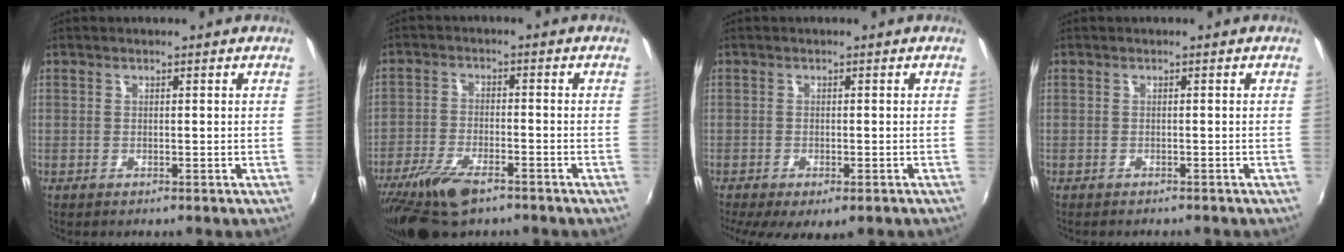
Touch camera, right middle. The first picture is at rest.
{"total": 11.5, "force": [-7.9, 4.2, 7.2], "torque": [-0.164, -0.028, -0.149]}
{"total": 6.1, "force": [-3.7, 2.1, 4.4], "torque": [-0.091, -0.031, -0.054]}
{"total": 1.1, "force": [-1.0, 0.2, 0.3], "torque": [-0.009, -0.007, -0.013]}